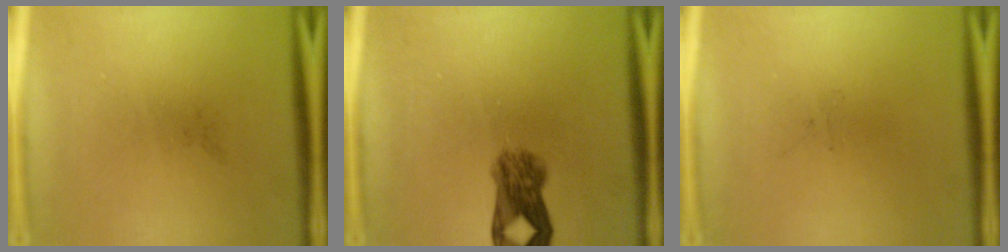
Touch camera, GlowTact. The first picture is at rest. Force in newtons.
{"total": 4.5}
{"total": 0.0}